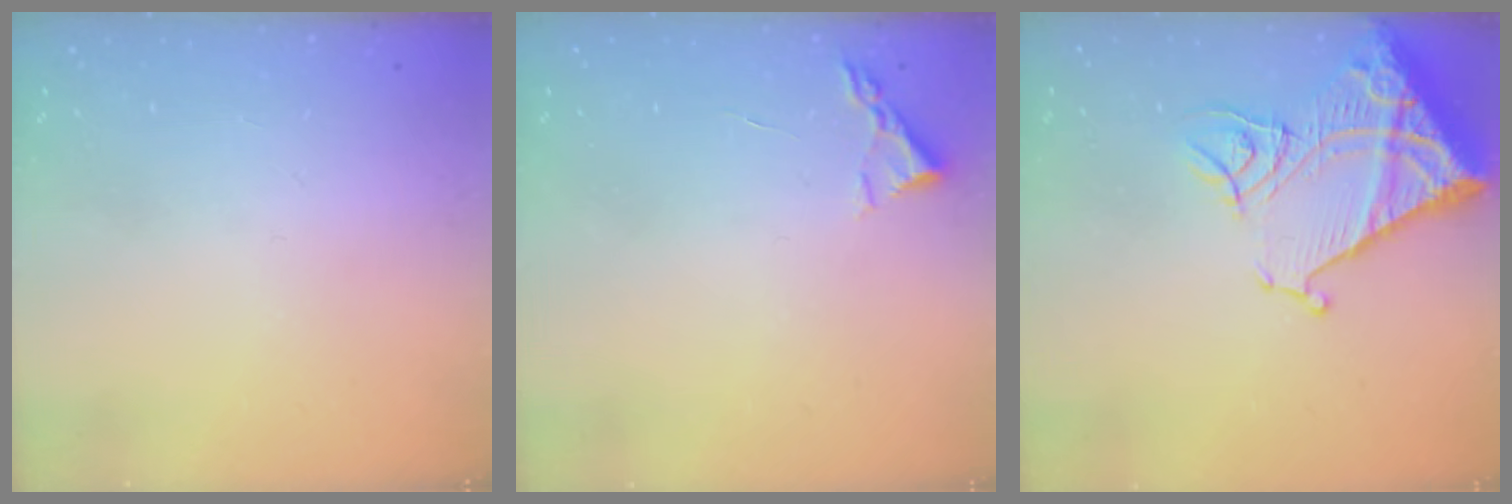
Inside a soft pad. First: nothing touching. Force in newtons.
{"total": 2.4, "press": 2.3, "slide": 0.3}
{"total": 18.4, "press": 18.3, "slide": 2.2}